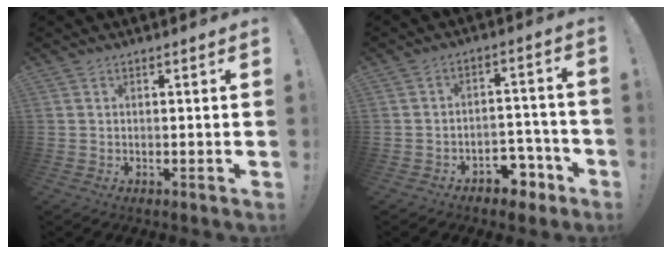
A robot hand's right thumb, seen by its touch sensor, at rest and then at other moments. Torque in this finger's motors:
{"motor_torque": [0.95, 0.65, 0.37, -0.57, -0.02]}